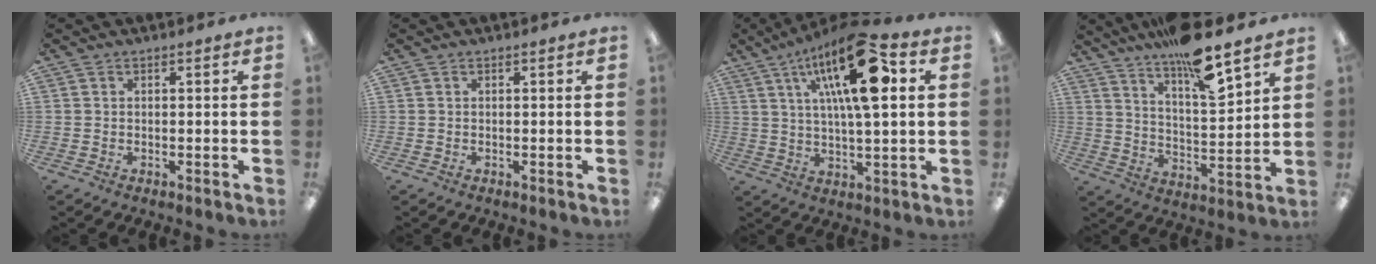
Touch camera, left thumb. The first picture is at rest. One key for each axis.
{"total": 0.0}
{"total": 20.9, "fx": 8.3, "fy": 7.1, "fz": 17.8, "tx": -0.301, "ty": -0.023, "tz": 0.124}
{"total": 13.7, "fx": 11.3, "fy": 2.0, "fz": 7.4, "tx": -0.122, "ty": -0.076, "tz": 0.192}